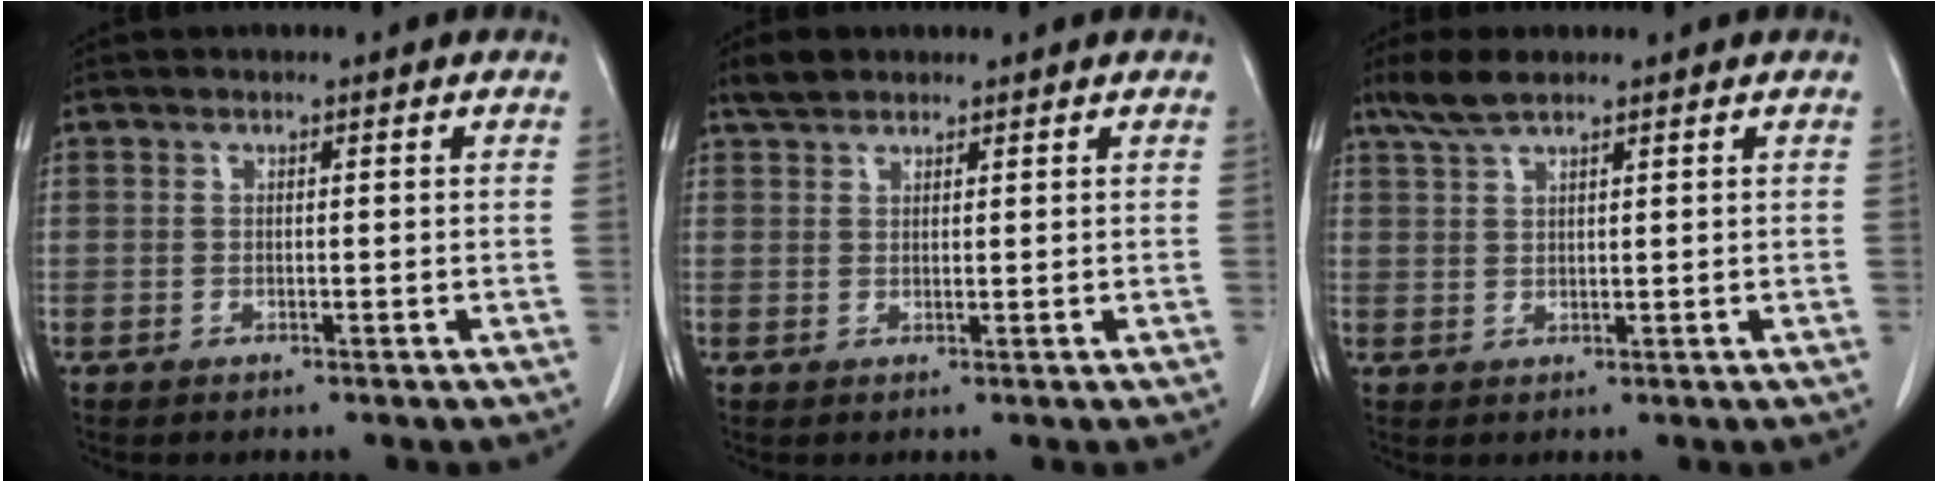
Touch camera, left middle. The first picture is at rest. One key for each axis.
{"total": 2.5, "fx": 2.1, "fy": 1.1, "fz": 0.8, "tx": -0.020, "ty": 0.009, "tz": 0.038}
{"total": 4.0, "fx": 3.1, "fy": 0.7, "fz": 2.4, "tx": -0.059, "ty": 0.009, "tz": 0.066}